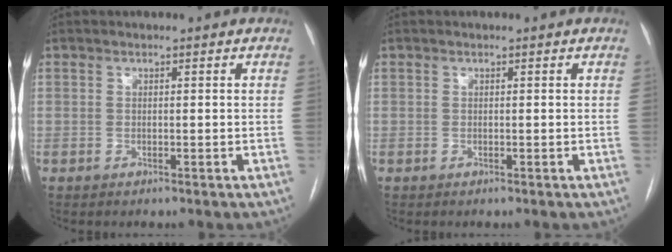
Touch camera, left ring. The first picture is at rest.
{"total": 0.0}